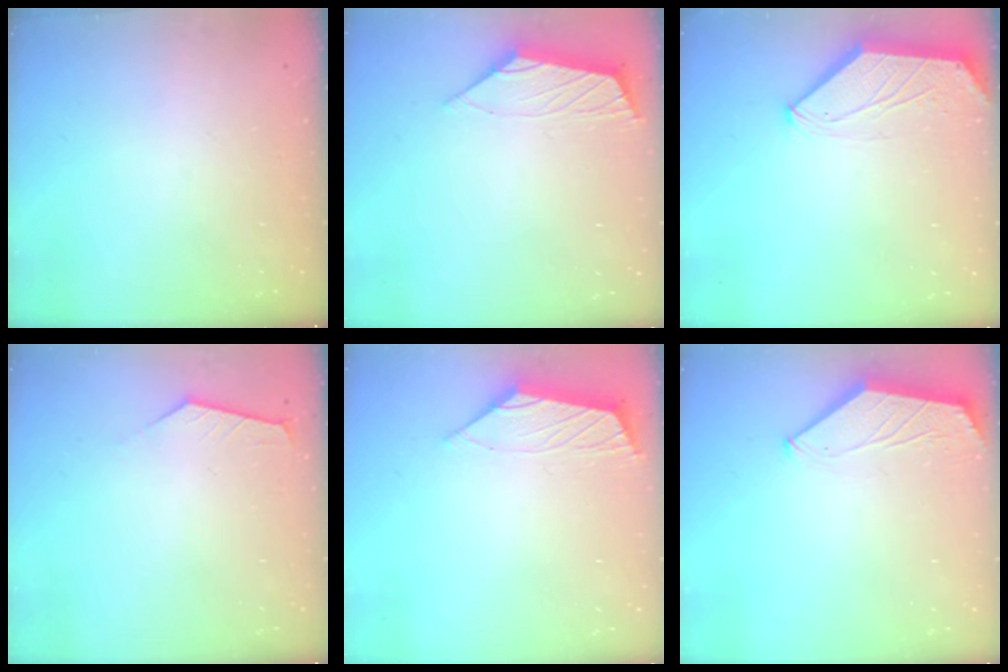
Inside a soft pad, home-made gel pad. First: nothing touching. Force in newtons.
{"total": 2.9, "press": 2.8, "slide": 0.5}
{"total": 1.3, "press": 1.3, "slide": 0.3}
{"total": 2.5, "press": 2.4, "slide": 0.4}
{"total": 2.9, "press": 2.8, "slide": 0.5}
{"total": 1.6, "press": 1.5, "slide": 0.4}